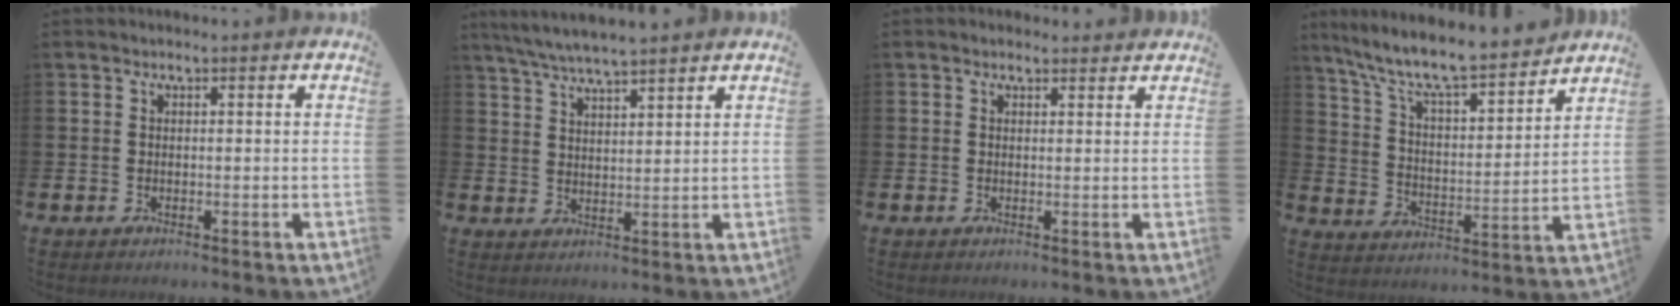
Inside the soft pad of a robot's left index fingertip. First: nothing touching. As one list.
[{"total": 5.0, "force": [4.8, -0.1, 1.5], "torque": [-0.049, -0.016, 0.087]}, {"total": 1.1, "force": [0.9, 0.5, 0.1], "torque": [0.005, 0.004, 0.015]}, {"total": 9.4, "force": [8.5, 1.2, 3.7], "torque": [-0.105, -0.064, 0.144]}]